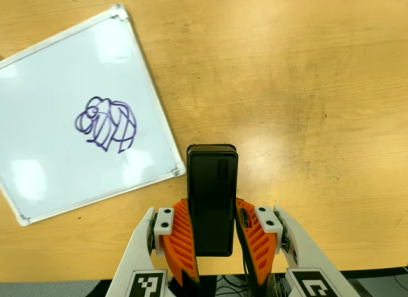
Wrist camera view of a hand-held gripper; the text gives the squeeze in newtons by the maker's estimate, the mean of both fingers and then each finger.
{"total": 5.9, "left": 4.2, "right": 7.6}